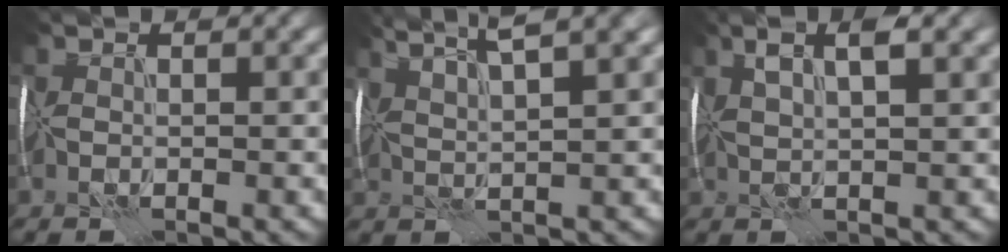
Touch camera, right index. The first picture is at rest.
{"total": 7.5, "force": [5.4, 1.4, 5.0], "torque": [-0.065, 0.034, 0.066]}
{"total": 5.3, "force": [3.0, 1.3, 4.2], "torque": [-0.067, 0.023, 0.041]}